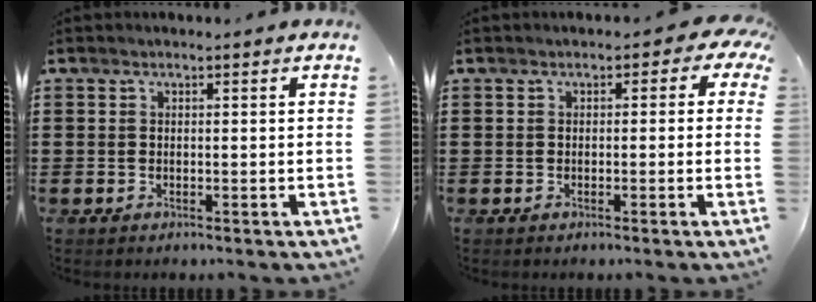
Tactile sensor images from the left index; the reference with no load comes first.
{"total": 1.5, "force": [-0.6, 0.9, 1.0], "torque": [-0.024, 0.007, -0.015]}